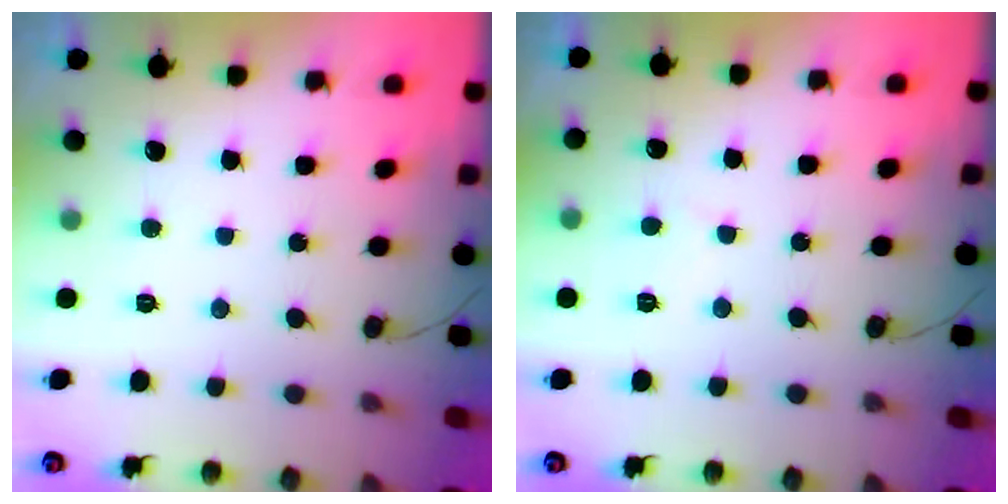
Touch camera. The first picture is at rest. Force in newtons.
{"total": 2.7, "press": 2.7, "slide": 0.3}